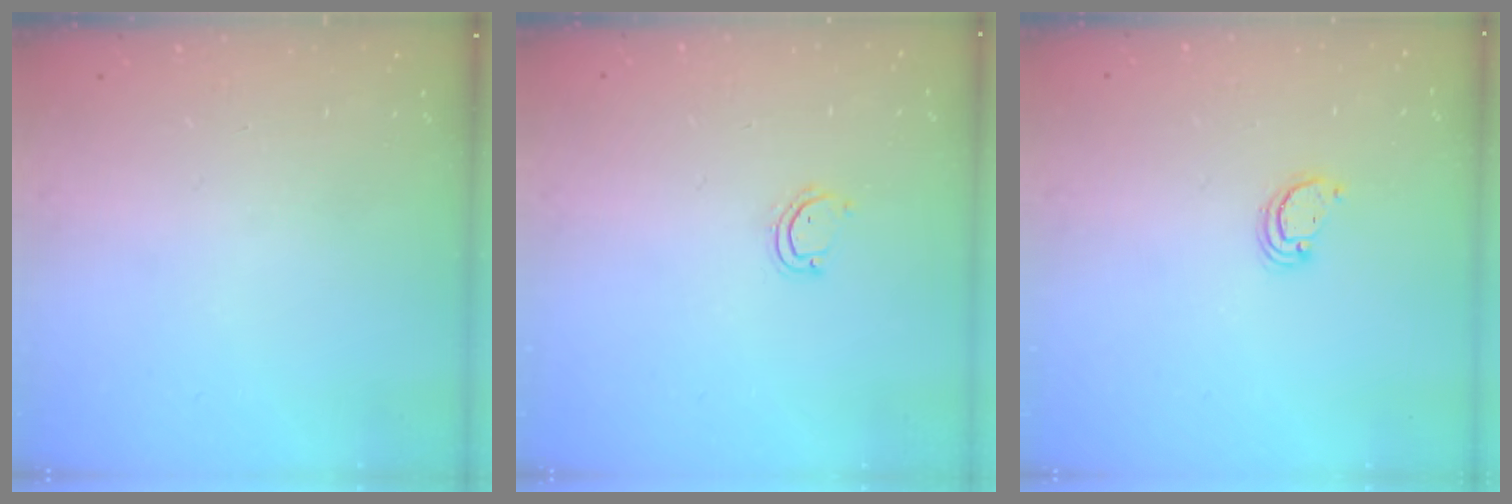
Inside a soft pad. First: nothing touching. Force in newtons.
{"total": 3.3, "press": 3.3, "slide": 0.2}
{"total": 2.6, "press": 2.6, "slide": 0.2}